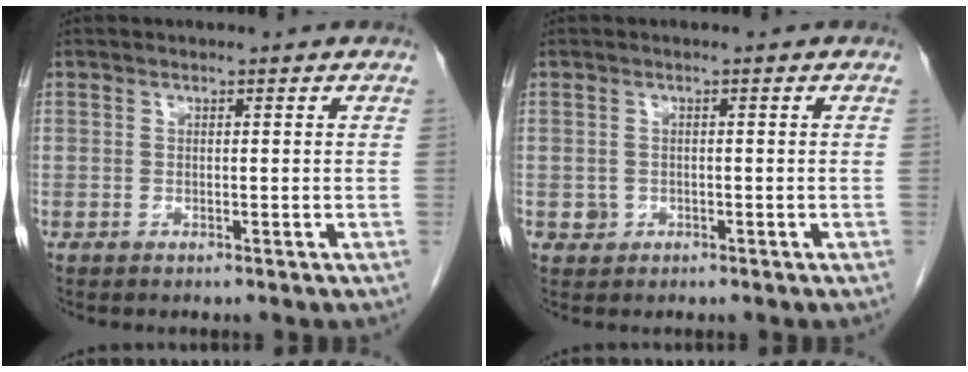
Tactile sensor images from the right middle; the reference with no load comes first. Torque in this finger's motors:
{"motor_torque": [0.28, -0.10, 0.00, 0.00]}